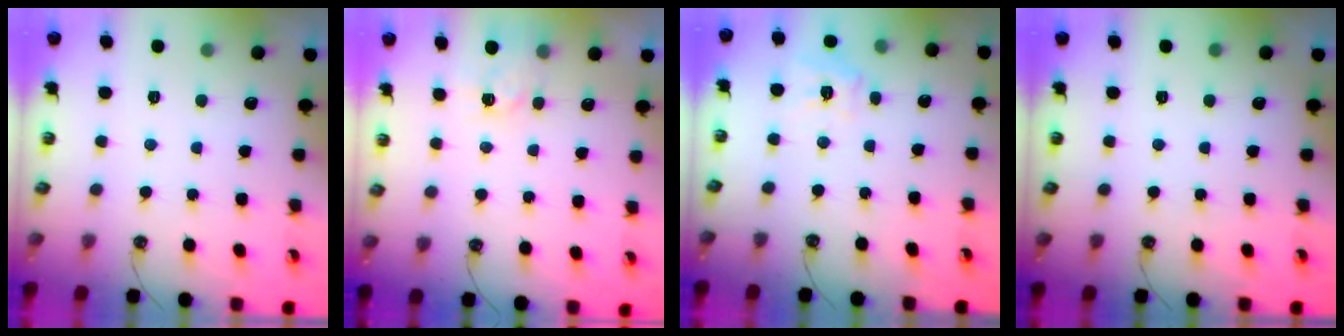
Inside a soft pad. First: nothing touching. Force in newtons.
{"total": 5.6, "press": 5.6, "slide": 0.3}
{"total": 11.6, "press": 11.5, "slide": 1.3}
{"total": 0.0}